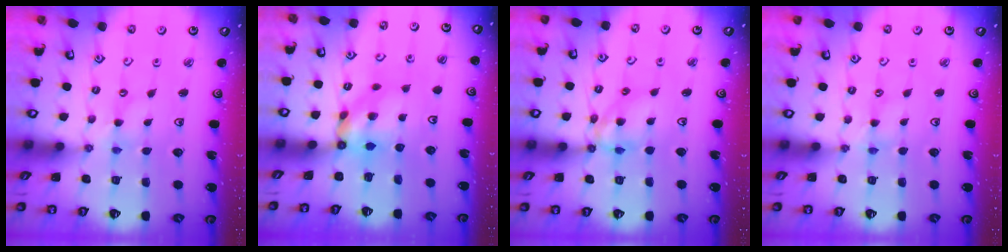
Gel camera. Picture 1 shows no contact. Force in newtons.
{"total": 6.5, "press": 6.5, "slide": 0.5}
{"total": 11.2, "press": 11.2, "slide": 1.1}
{"total": 0.0}